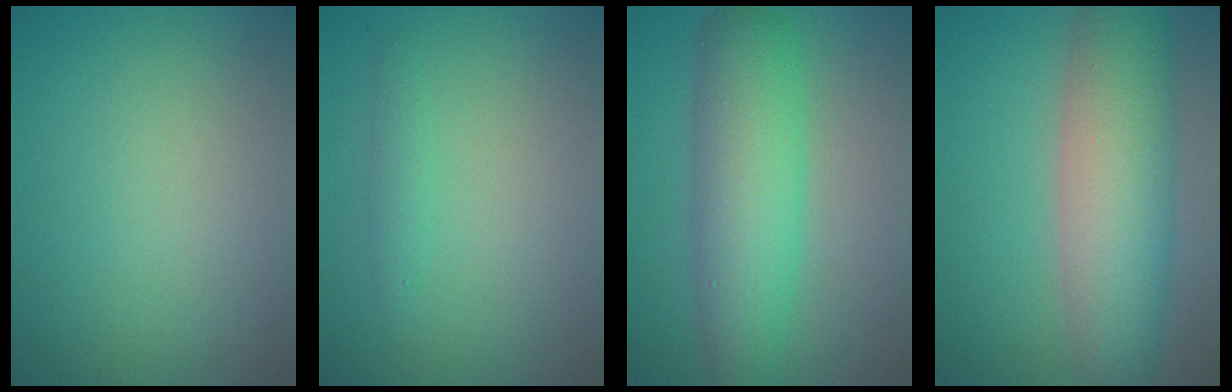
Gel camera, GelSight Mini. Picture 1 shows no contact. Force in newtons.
{"total": 1.1, "press": 1.1, "slide": 0.1}
{"total": 6.1, "press": 6.1, "slide": 0.1}
{"total": 7.7, "press": 7.7, "slide": 0.2}